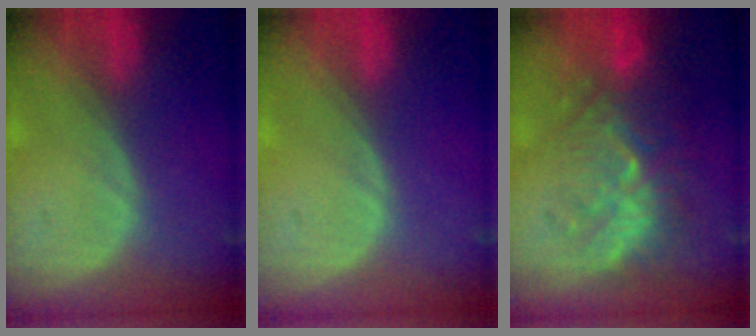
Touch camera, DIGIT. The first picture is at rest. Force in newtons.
{"total": 0.0}
{"total": 9.4, "press": 9.0, "slide": 2.7}